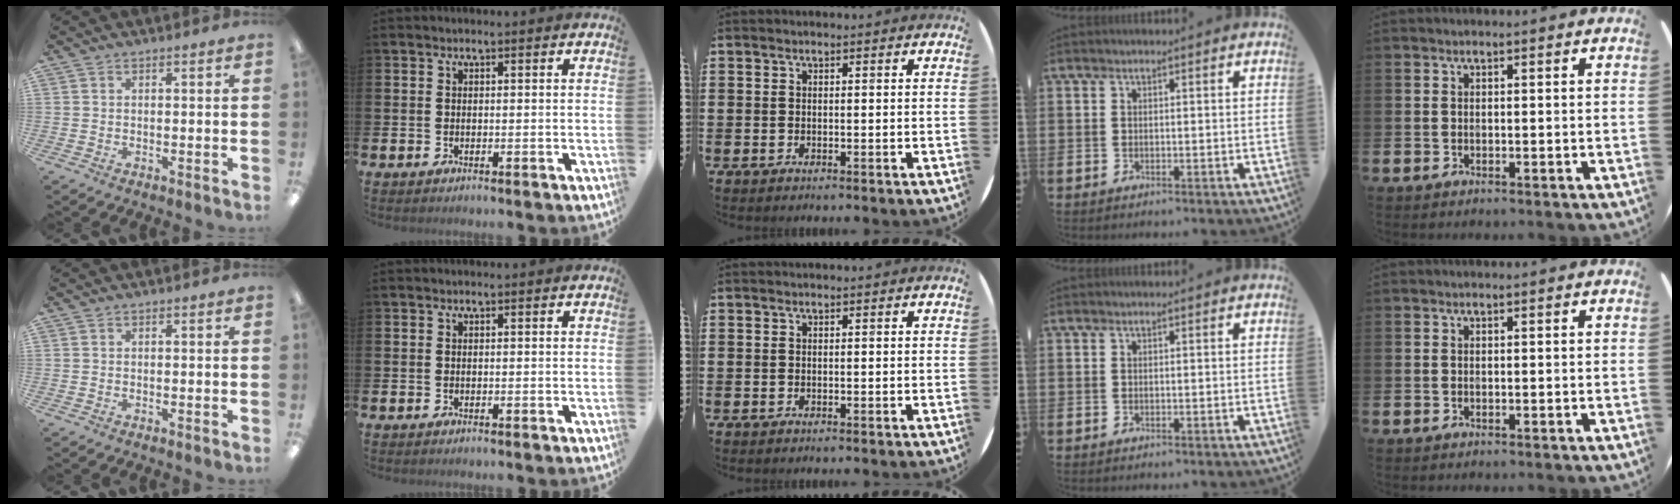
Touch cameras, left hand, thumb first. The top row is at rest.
{}